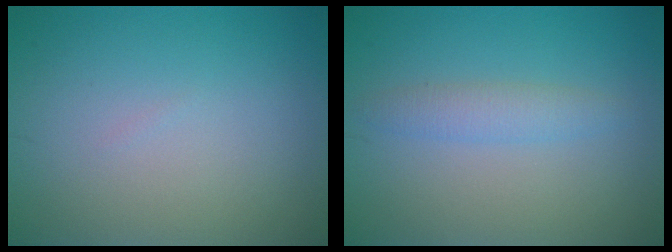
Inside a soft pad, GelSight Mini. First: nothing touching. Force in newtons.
{"total": 1.9, "press": 1.9, "slide": 0.0}